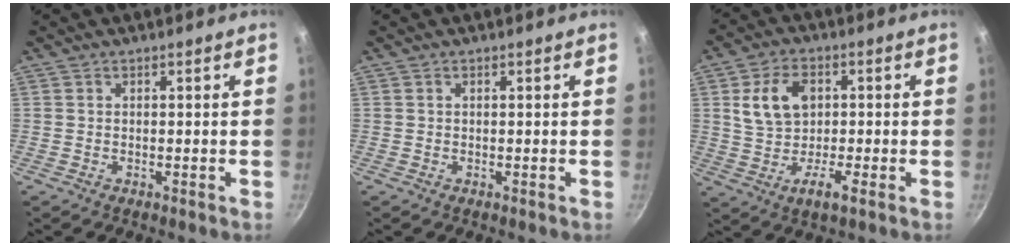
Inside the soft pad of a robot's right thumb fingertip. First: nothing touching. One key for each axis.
{"total": 0.0}
{"total": 10.6, "fx": 1.1, "fy": 6.5, "fz": 8.3, "tx": -0.143, "ty": 0.003, "tz": 0.023}